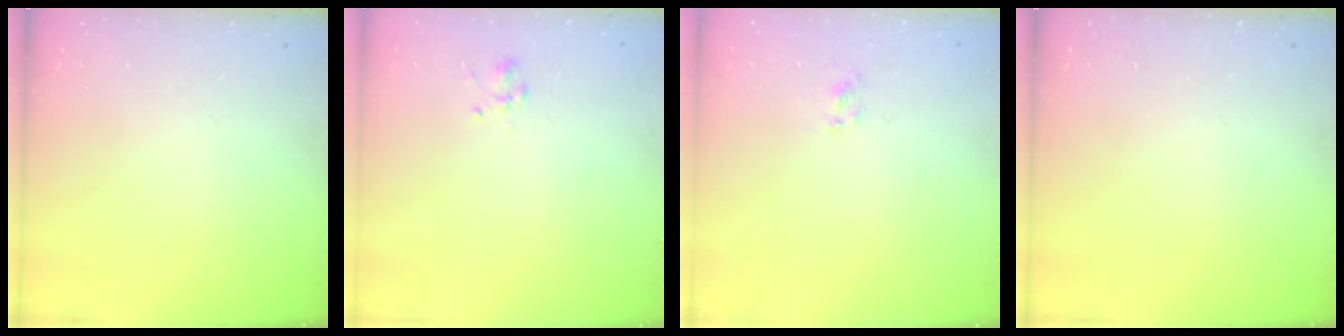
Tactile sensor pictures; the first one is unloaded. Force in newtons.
{"total": 1.0, "press": 0.8, "slide": 0.6}
{"total": 1.7, "press": 1.5, "slide": 0.9}
{"total": 0.0}